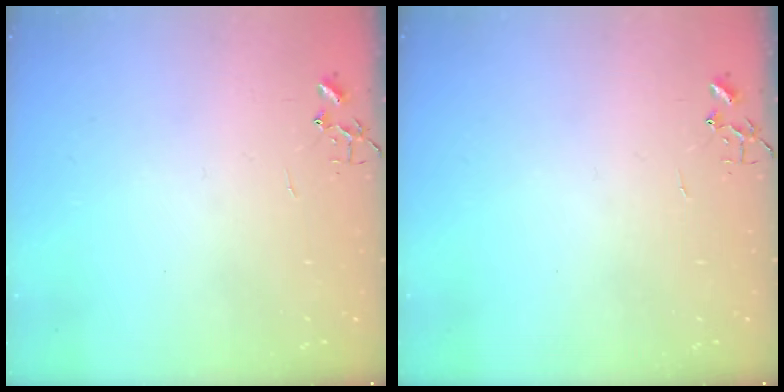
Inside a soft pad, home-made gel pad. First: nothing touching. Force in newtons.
{"total": 0.0}